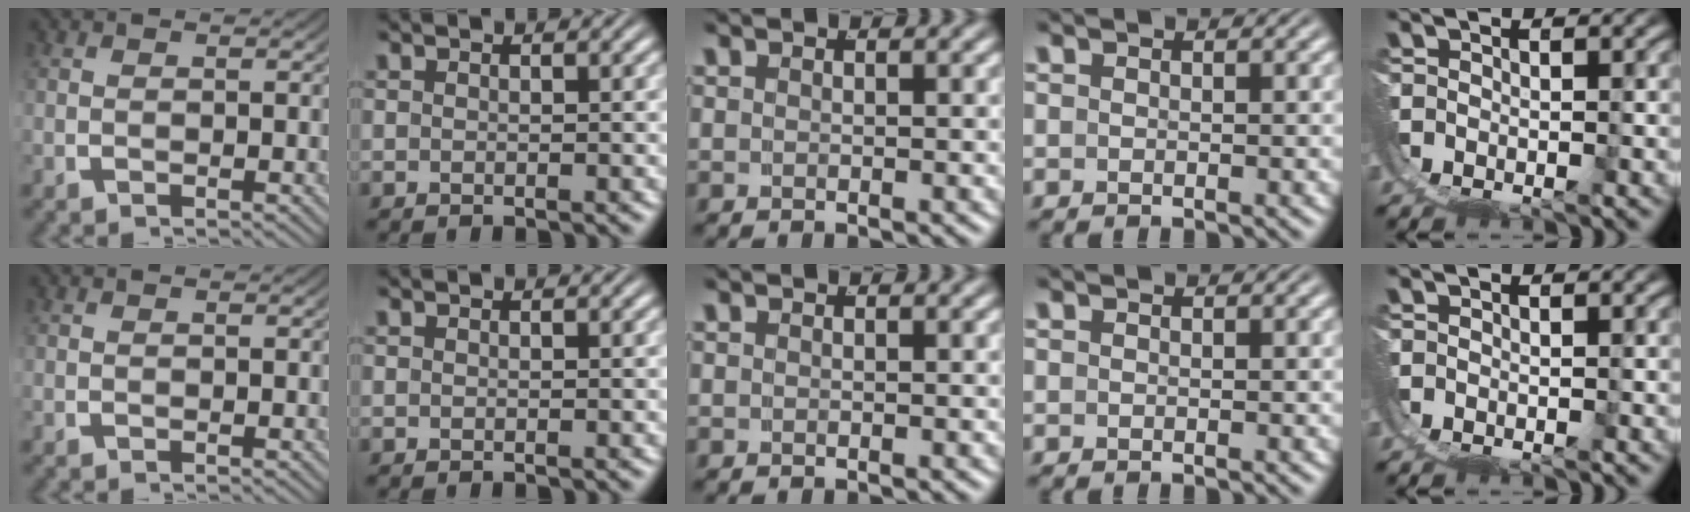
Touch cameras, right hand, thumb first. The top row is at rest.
{}